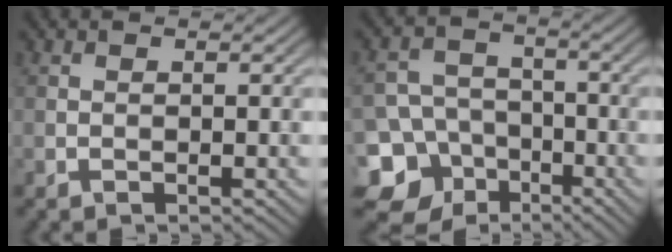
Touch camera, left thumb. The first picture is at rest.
{"total": 12.1, "force": [-6.0, 9.9, 3.6], "torque": [-0.097, -0.032, -0.120]}